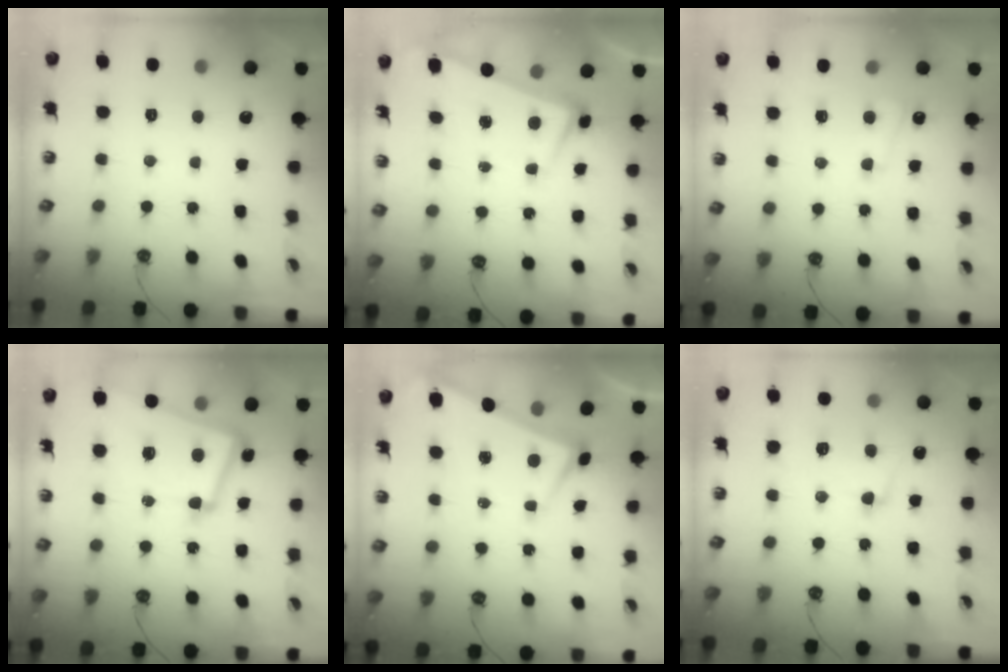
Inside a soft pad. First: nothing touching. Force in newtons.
{"total": 3.4, "press": 3.3, "slide": 1.0}
{"total": 1.1, "press": 0.9, "slide": 0.5}
{"total": 12.6, "press": 12.3, "slide": 2.5}
{"total": 3.9, "press": 3.9, "slide": 0.1}
{"total": 4.5, "press": 4.3, "slide": 1.3}